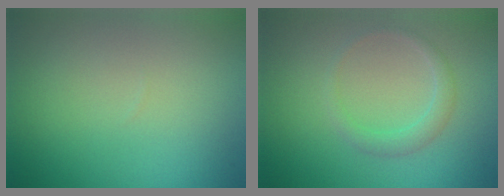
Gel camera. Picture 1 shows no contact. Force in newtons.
{"total": 1.5, "press": 1.5, "slide": 0.1}